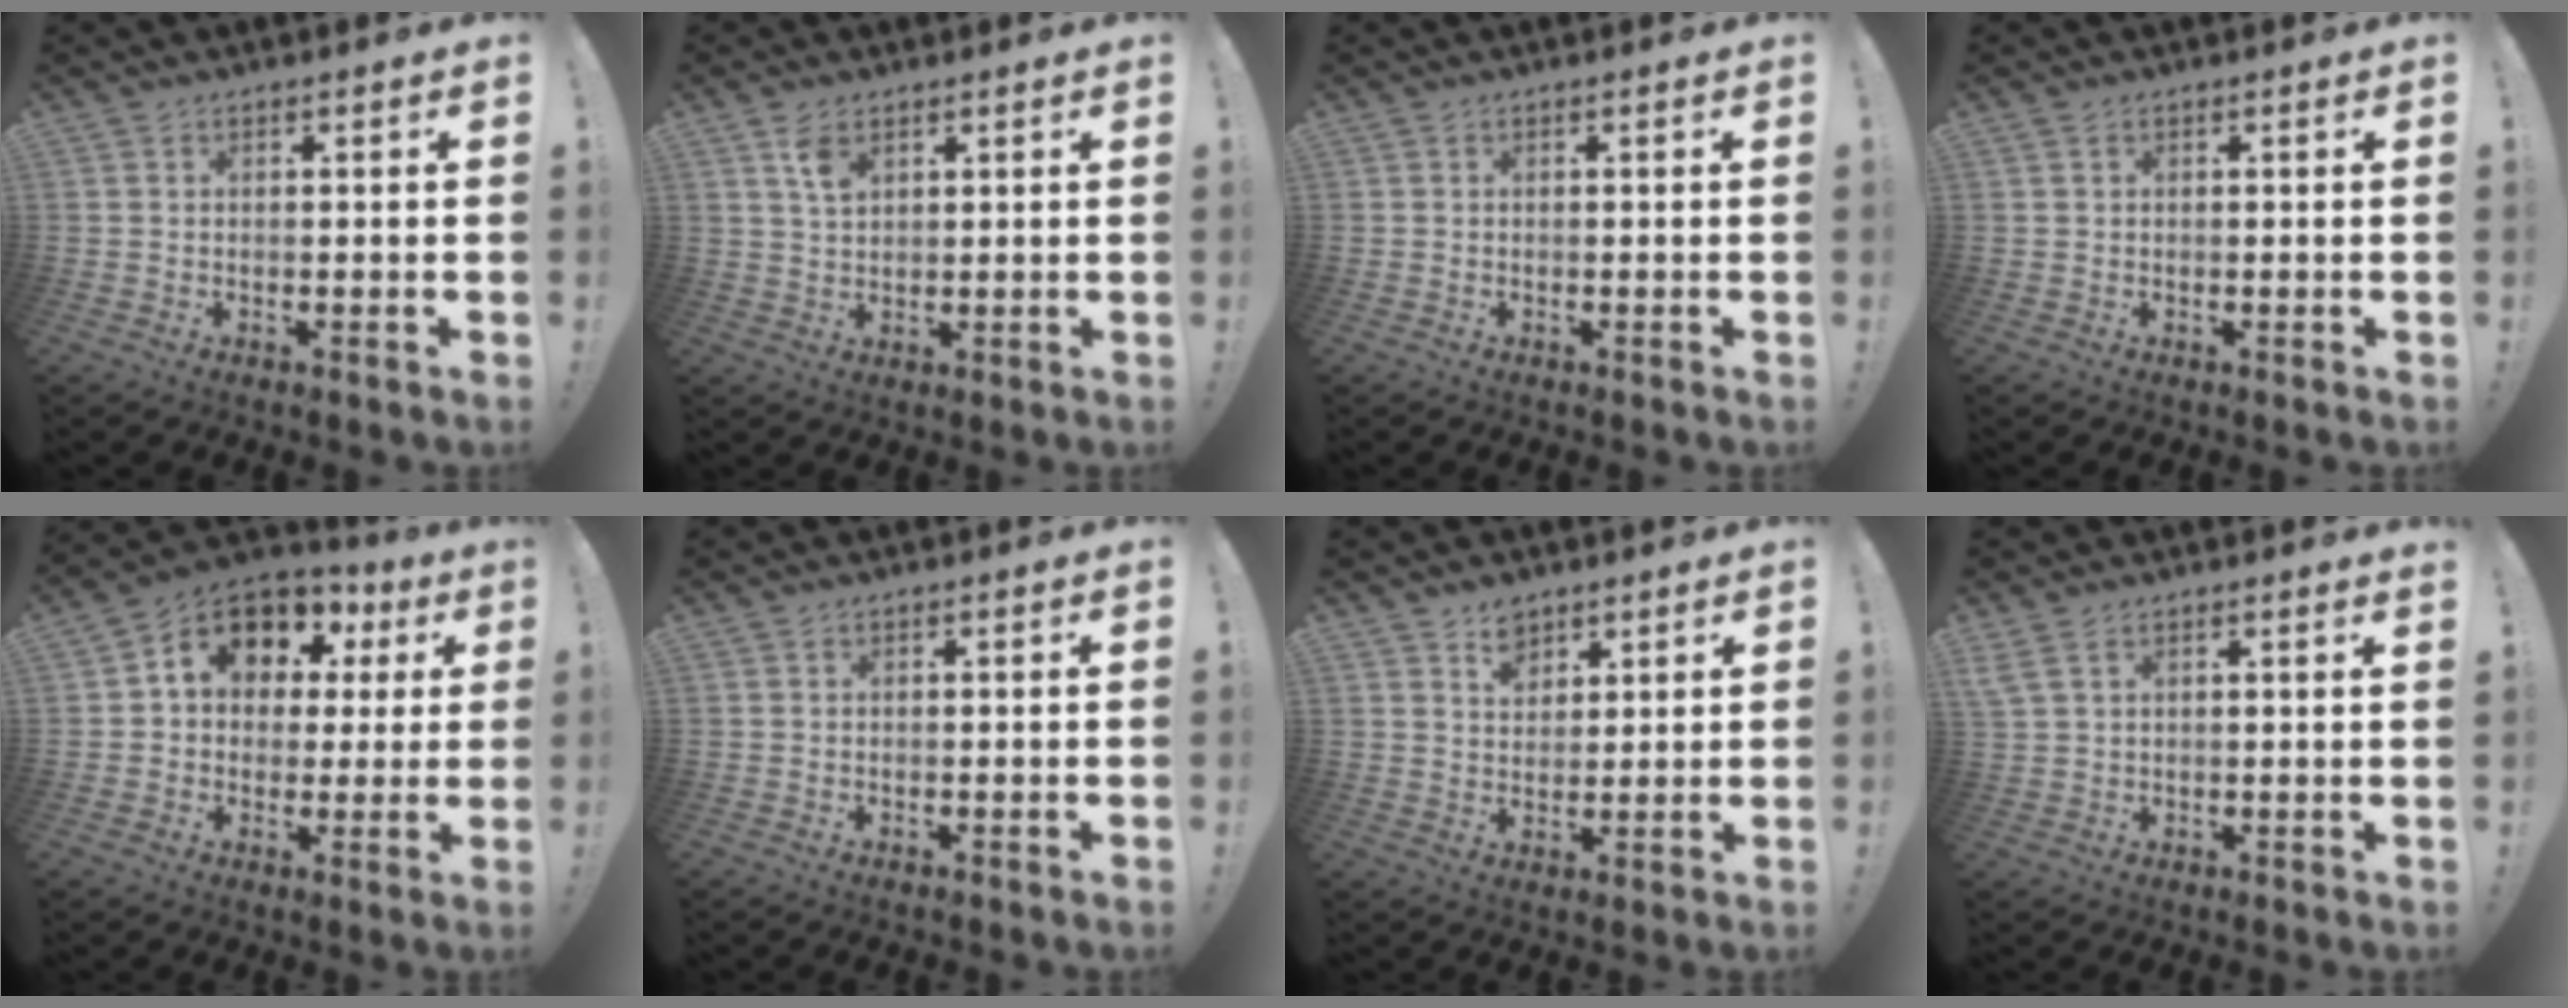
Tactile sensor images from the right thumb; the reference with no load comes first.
{"total": 4.9, "force": [2.6, 2.7, 3.2], "torque": [-0.045, -0.010, 0.046]}
{"total": 0.0}
{"total": 0.0}
{"total": 10.8, "force": [4.0, 8.5, 5.3], "torque": [-0.079, -0.024, 0.075]}
{"total": 0.0}
{"total": 5.9, "force": [4.2, 3.9, 1.2], "torque": [-0.019, -0.023, 0.079]}
{"total": 3.4, "force": [2.5, 1.1, 2.1], "torque": [-0.048, -0.004, 0.050]}